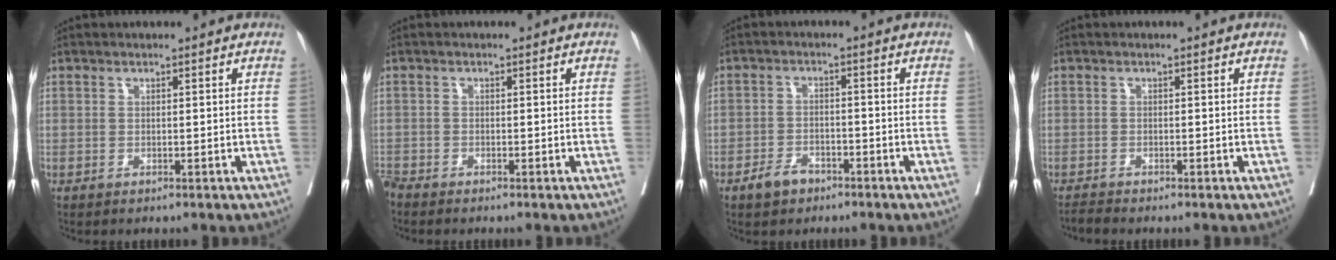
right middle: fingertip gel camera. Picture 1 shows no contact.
{"total": 1.5, "force": [-1.5, 0.1, 0.2], "torque": [-0.004, -0.005, -0.029]}
{"total": 3.7, "force": [-2.6, 2.2, 1.7], "torque": [-0.030, 0.004, -0.039]}
{"total": 1.0, "force": [-0.9, -0.3, 0.0], "torque": [-0.005, -0.006, -0.019]}